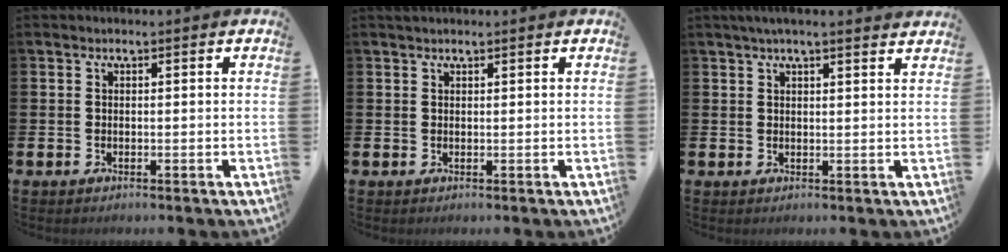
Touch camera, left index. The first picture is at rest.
{"total": 0.8, "force": [0.7, 0.2, 0.2], "torque": [0.006, -0.002, 0.011]}
{"total": 2.9, "force": [2.6, 0.1, 1.2], "torque": [-0.027, -0.005, 0.047]}